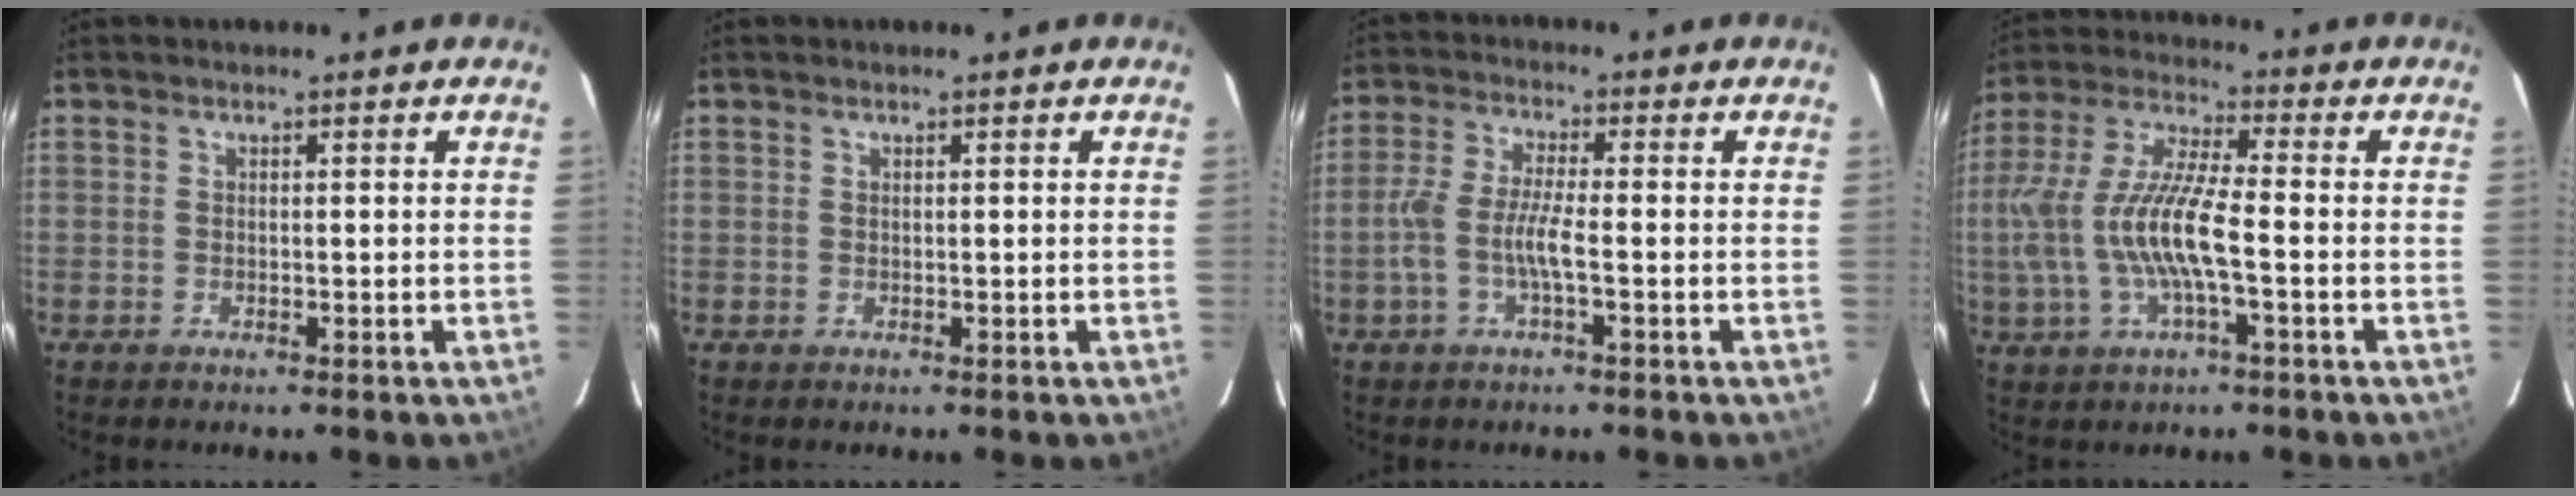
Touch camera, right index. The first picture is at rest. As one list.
[{"total": 0.0}, {"total": 6.1, "force": [-1.8, 0.7, 5.8], "torque": [-0.126, 0.003, -0.037]}, {"total": 14.4, "force": [-2.5, 3.0, 13.8], "torque": [-0.280, -0.002, -0.045]}]